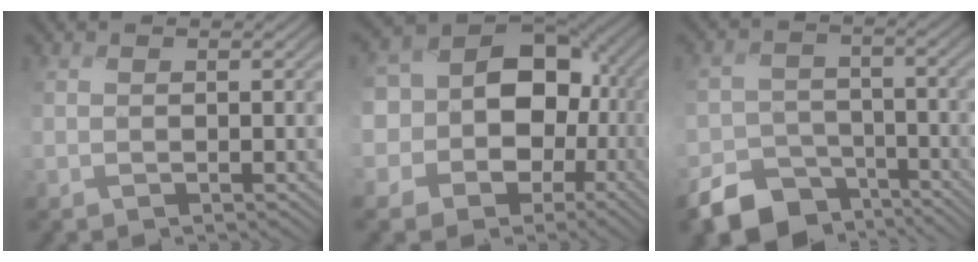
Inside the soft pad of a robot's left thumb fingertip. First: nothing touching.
{"total": 13.6, "force": [-0.7, 11.0, 7.9], "torque": [-0.169, -0.011, -0.018]}
{"total": 10.1, "force": [-7.6, 6.0, 2.9], "torque": [-0.049, -0.020, -0.126]}